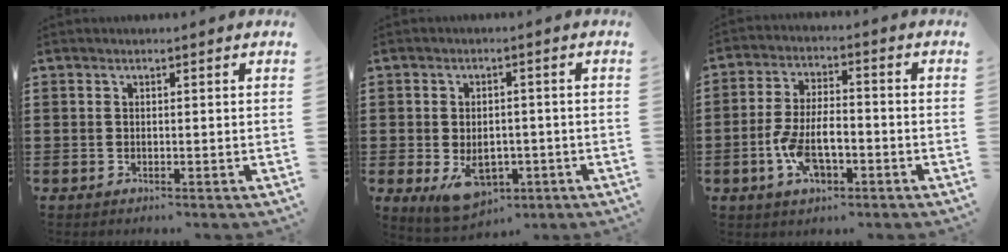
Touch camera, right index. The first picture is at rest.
{"total": 6.3, "force": [-2.1, 4.0, 4.4], "torque": [-0.071, 0.001, -0.039]}
{"total": 7.9, "force": [-2.7, 3.8, 6.4], "torque": [-0.132, 0.005, -0.052]}